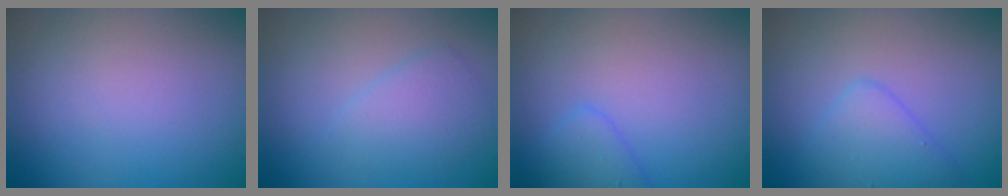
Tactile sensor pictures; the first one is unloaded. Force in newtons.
{"total": 2.4, "press": 2.4, "slide": 0.1}
{"total": 1.9, "press": 1.9, "slide": 0.1}
{"total": 2.9, "press": 2.9, "slide": 0.1}